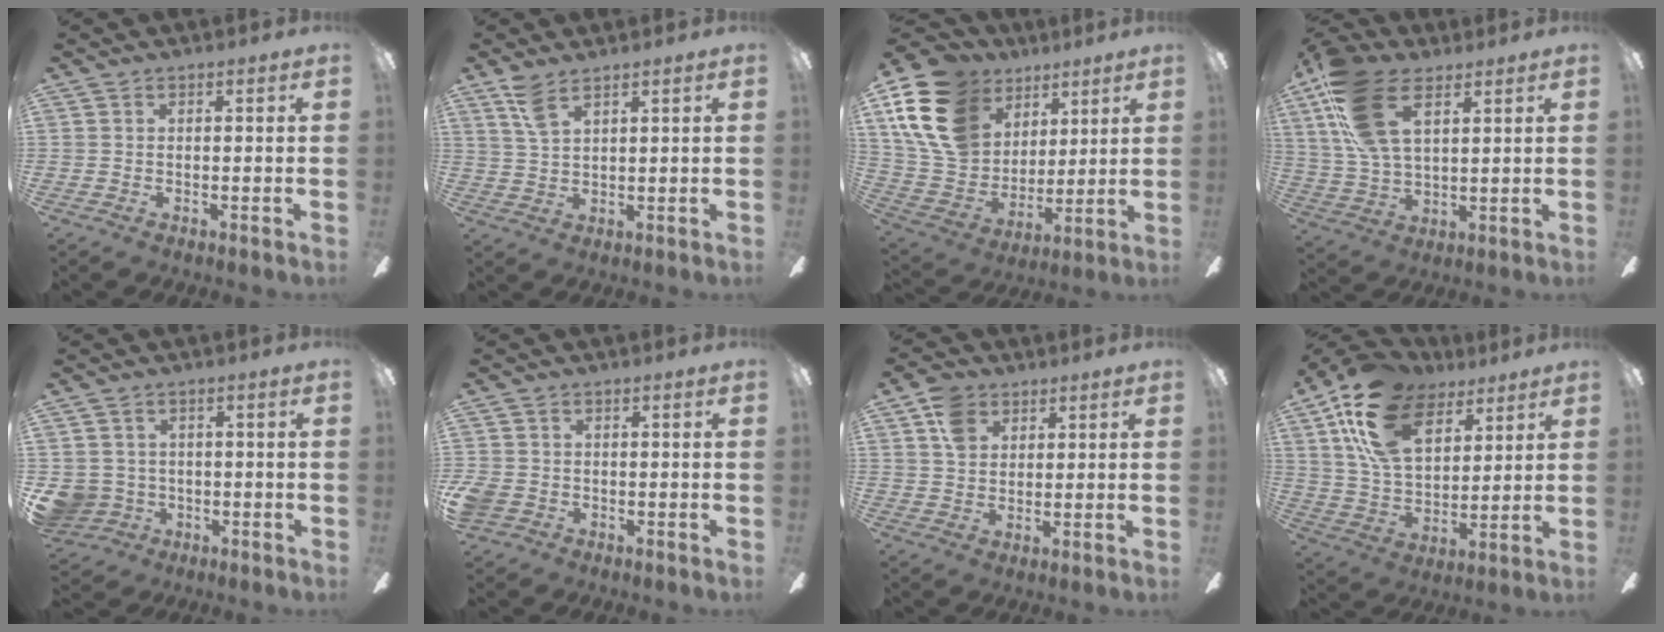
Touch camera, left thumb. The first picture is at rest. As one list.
[{"total": 5.3, "force": [3.8, 1.8, 3.2], "torque": [-0.073, -0.008, 0.071]}, {"total": 20.0, "force": [9.4, 14.6, 9.9], "torque": [-0.230, -0.033, 0.178]}, {"total": 18.8, "force": [8.9, 10.2, 13.1], "torque": [-0.284, -0.010, 0.163]}, {"total": 6.4, "force": [-1.2, 6.1, 1.4], "torque": [-0.056, 0.008, -0.020]}, {"total": 4.0, "force": [-1.6, 3.2, 1.7], "torque": [-0.039, 0.010, -0.031]}, {"total": 7.0, "force": [3.8, 5.1, 3.0], "torque": [-0.060, 0.004, 0.071]}, {"total": 19.3, "force": [10.8, 11.2, 11.3], "torque": [-0.217, -0.031, 0.201]}]